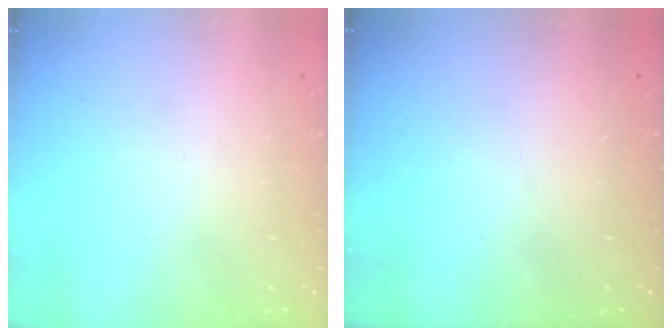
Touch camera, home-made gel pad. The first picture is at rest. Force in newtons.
{"total": 0.0}